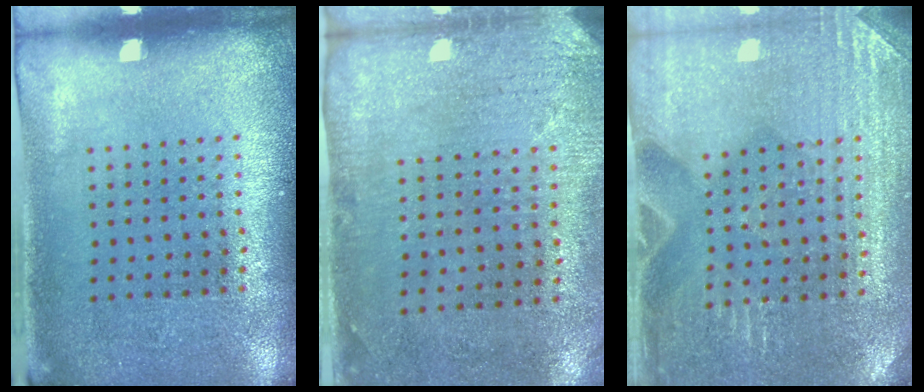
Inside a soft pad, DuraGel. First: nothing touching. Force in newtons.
{"total": 2.9, "press": 2.4, "slide": 1.7}
{"total": 3.1, "press": 3.1, "slide": 0.3}